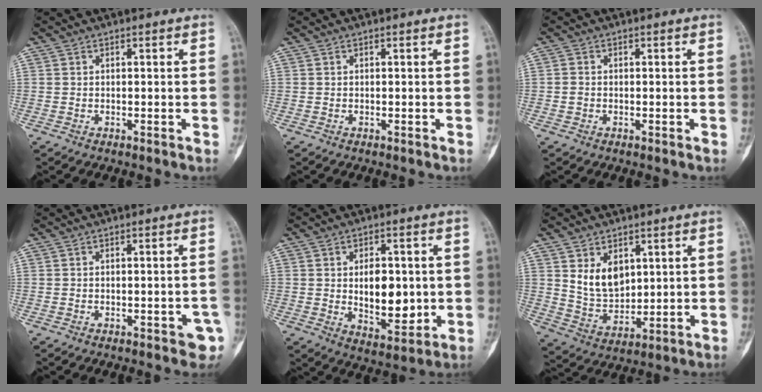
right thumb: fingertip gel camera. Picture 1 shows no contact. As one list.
[{"total": 0.0}, {"total": 1.3, "force": [-0.2, 1.1, 0.6], "torque": [-0.008, 0.003, -0.005]}, {"total": 4.2, "force": [-1.9, 1.7, 3.4], "torque": [-0.024, 0.010, -0.018]}, {"total": 10.7, "force": [0.2, 6.2, 8.7], "torque": [-0.099, -0.013, 0.017]}, {"total": 8.5, "force": [3.1, 5.7, 5.4], "torque": [-0.073, -0.027, 0.073]}]